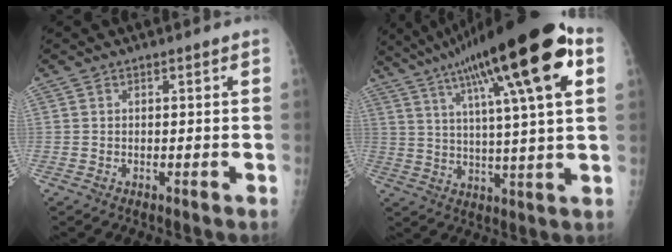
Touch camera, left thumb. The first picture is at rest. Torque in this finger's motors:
{"motor_torque": [0.98, 0.35, 2.06, -0.71, 0.64]}